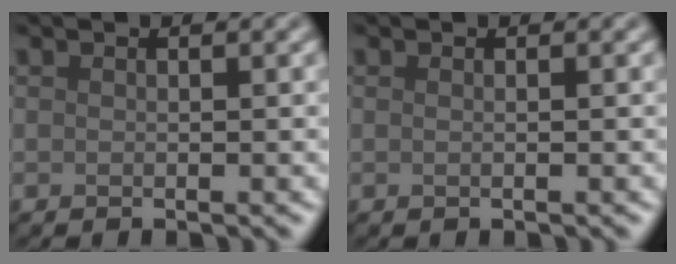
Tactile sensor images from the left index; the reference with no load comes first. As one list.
[{"total": 0.6, "force": [0.1, 0.2, 0.5], "torque": [-0.007, -0.001, -0.004]}]